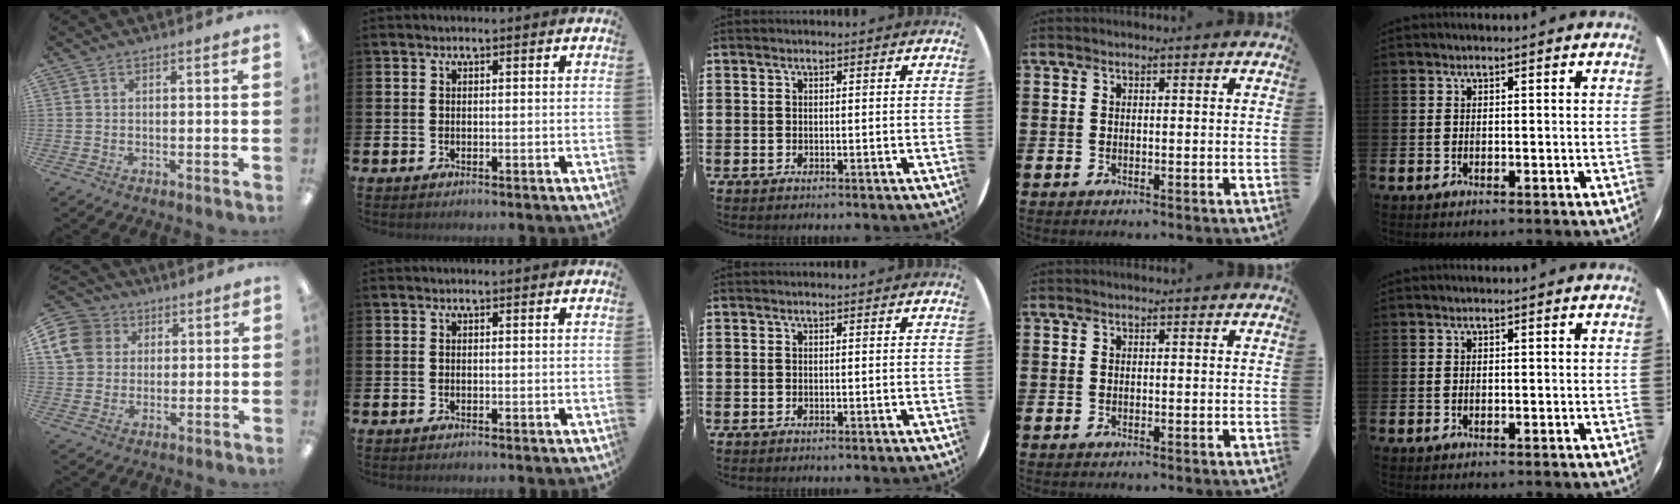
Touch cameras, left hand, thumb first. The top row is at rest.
{"thumb": {"total": 10.6, "force": [3.8, 9.1, 4.0], "torque": [-0.083, 0.002, 0.078]}}